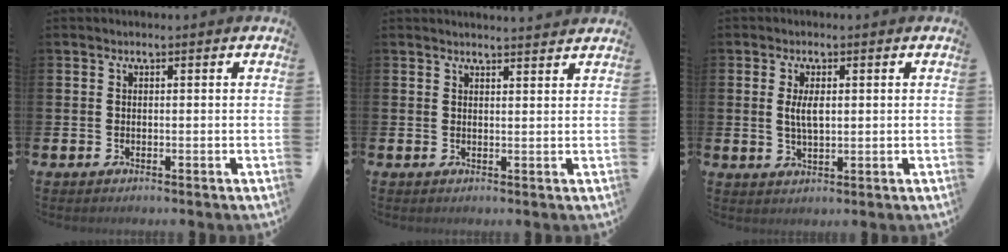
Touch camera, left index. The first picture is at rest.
{"total": 2.1, "force": [2.1, -0.1, -0.1], "torque": [0.007, -0.015, 0.036]}
{"total": 3.3, "force": [0.8, 1.4, 2.9], "torque": [-0.050, 0.003, 0.009]}